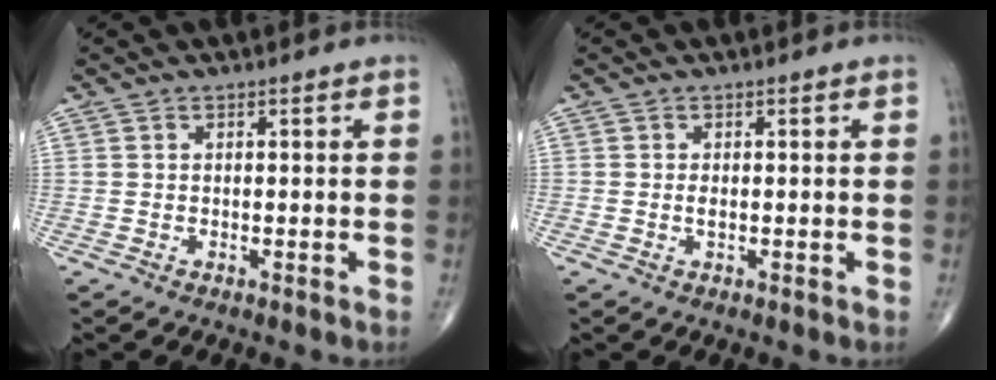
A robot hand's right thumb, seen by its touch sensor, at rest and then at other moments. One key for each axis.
{"total": 0.8, "fx": -0.1, "fy": 0.4, "fz": 0.7, "tx": -0.014, "ty": -0.001, "tz": -0.002}